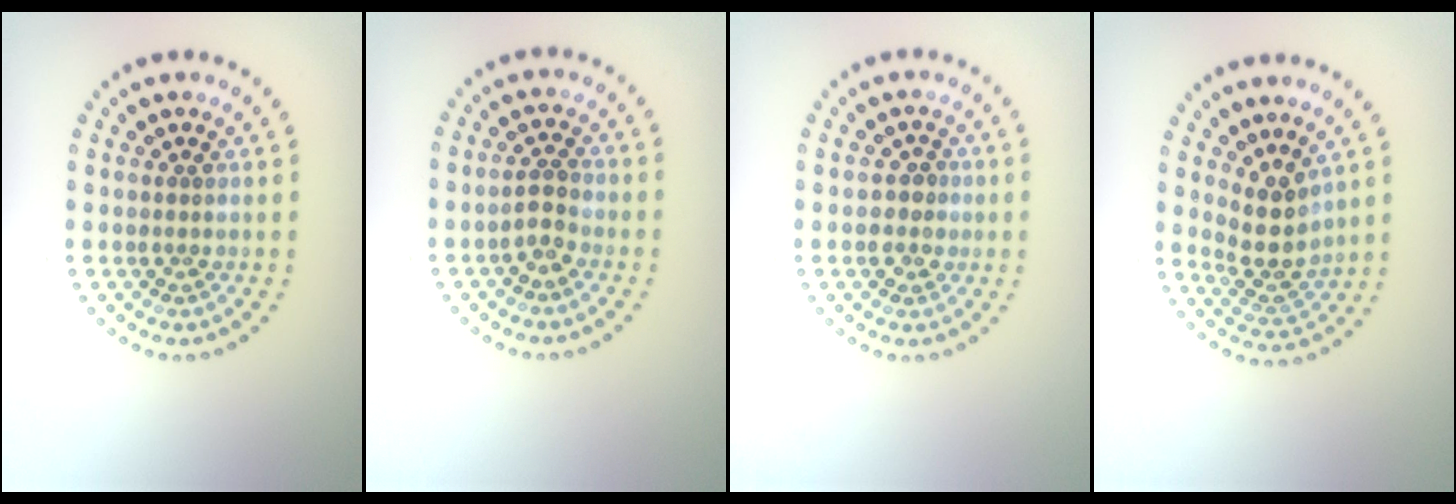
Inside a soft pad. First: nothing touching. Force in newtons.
{"total": 1.7, "press": 1.6, "slide": 0.6}
{"total": 1.7, "press": 1.5, "slide": 0.7}
{"total": 3.5, "press": 2.7, "slide": 2.2}